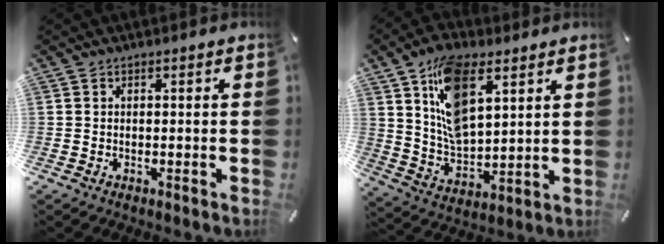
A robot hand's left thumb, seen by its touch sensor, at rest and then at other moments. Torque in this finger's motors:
{"motor_torque": [1.50, 1.76, 0.71, 0.15, 0.26]}